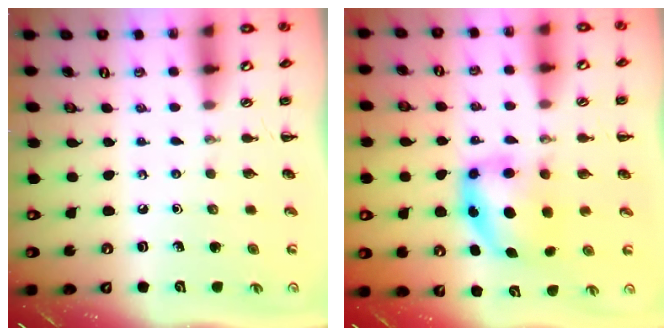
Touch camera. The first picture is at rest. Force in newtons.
{"total": 7.5, "press": 7.4, "slide": 1.3}